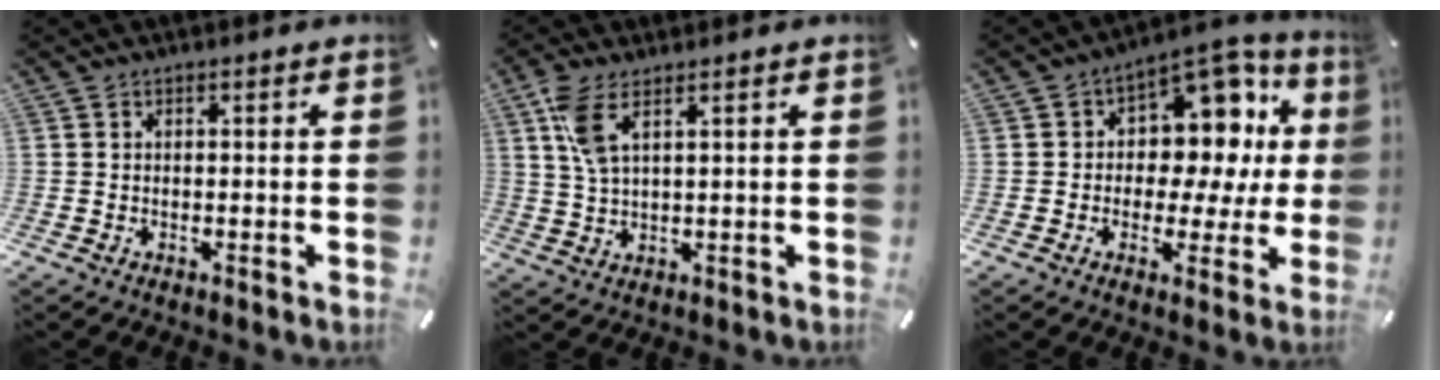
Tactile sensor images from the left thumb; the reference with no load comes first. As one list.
[{"total": 6.3, "force": [3.0, 2.2, 5.1], "torque": [-0.118, -0.002, 0.052]}, {"total": 10.5, "force": [3.4, 8.4, 5.4], "torque": [-0.058, -0.042, 0.066]}]